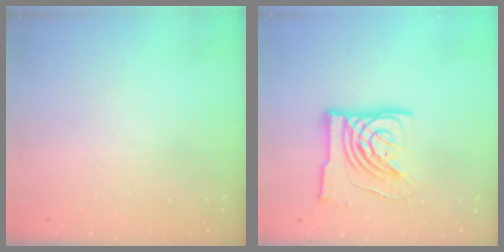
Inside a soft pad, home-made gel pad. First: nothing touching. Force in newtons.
{"total": 13.9, "press": 13.8, "slide": 1.8}